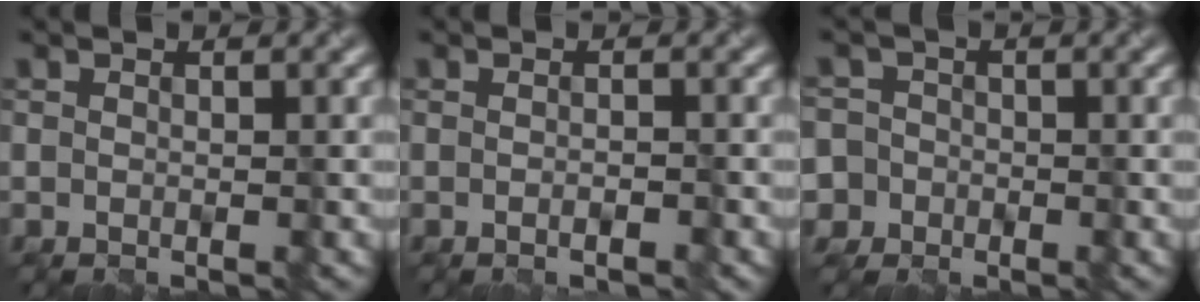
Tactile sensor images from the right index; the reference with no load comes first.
{"total": 1.4, "force": [-0.7, 0.3, 1.2], "torque": [-0.021, 0.000, -0.011]}
{"total": 5.7, "force": [-1.8, 5.3, 1.1], "torque": [-0.029, 0.011, -0.065]}